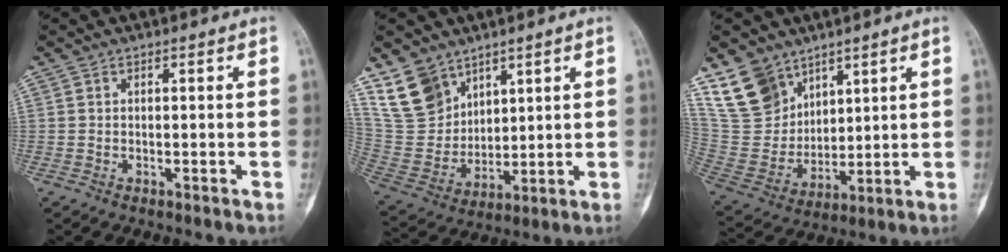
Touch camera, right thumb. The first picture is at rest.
{"total": 12.0, "force": [8.2, 7.9, 3.8], "torque": [-0.053, -0.046, 0.184]}
{"total": 13.4, "force": [9.1, 8.7, 4.5], "torque": [-0.062, -0.047, 0.201]}